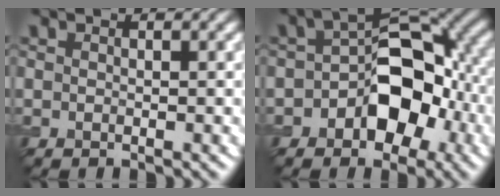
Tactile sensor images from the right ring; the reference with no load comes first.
{"total": 7.3, "force": [-2.0, 4.5, 5.3], "torque": [-0.067, 0.019, -0.041]}